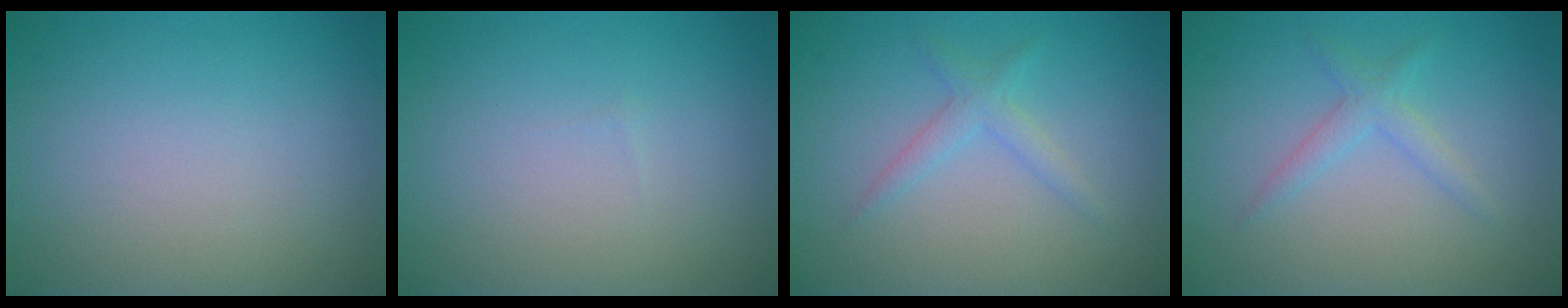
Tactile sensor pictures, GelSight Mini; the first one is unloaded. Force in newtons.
{"total": 0.0}
{"total": 1.7, "press": 1.7, "slide": 0.1}
{"total": 1.7, "press": 1.7, "slide": 0.1}